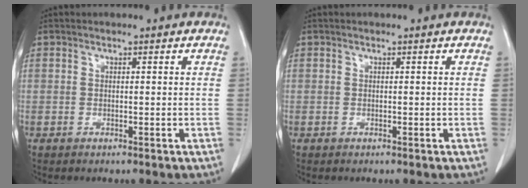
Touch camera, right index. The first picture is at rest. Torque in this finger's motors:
{"motor_torque": [0.02, 0.00, 0.00, 0.01]}